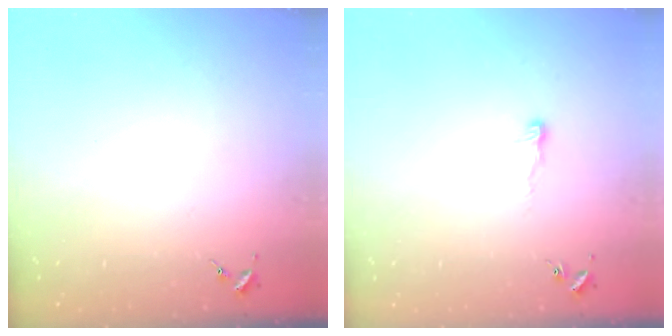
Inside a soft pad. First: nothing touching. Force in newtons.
{"total": 4.4, "press": 4.4, "slide": 0.5}